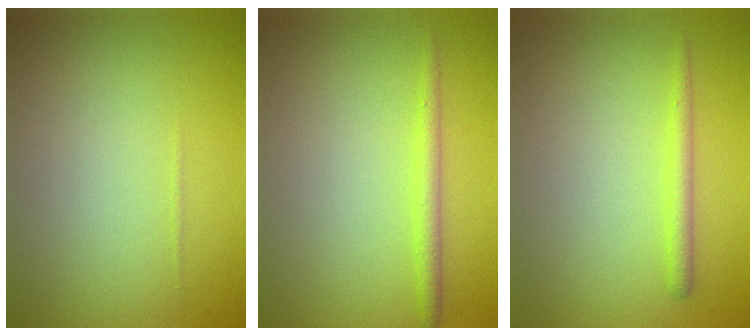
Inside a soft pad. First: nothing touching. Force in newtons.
{"total": 1.6, "press": 1.6, "slide": 0.1}
{"total": 1.4, "press": 1.4, "slide": 0.1}